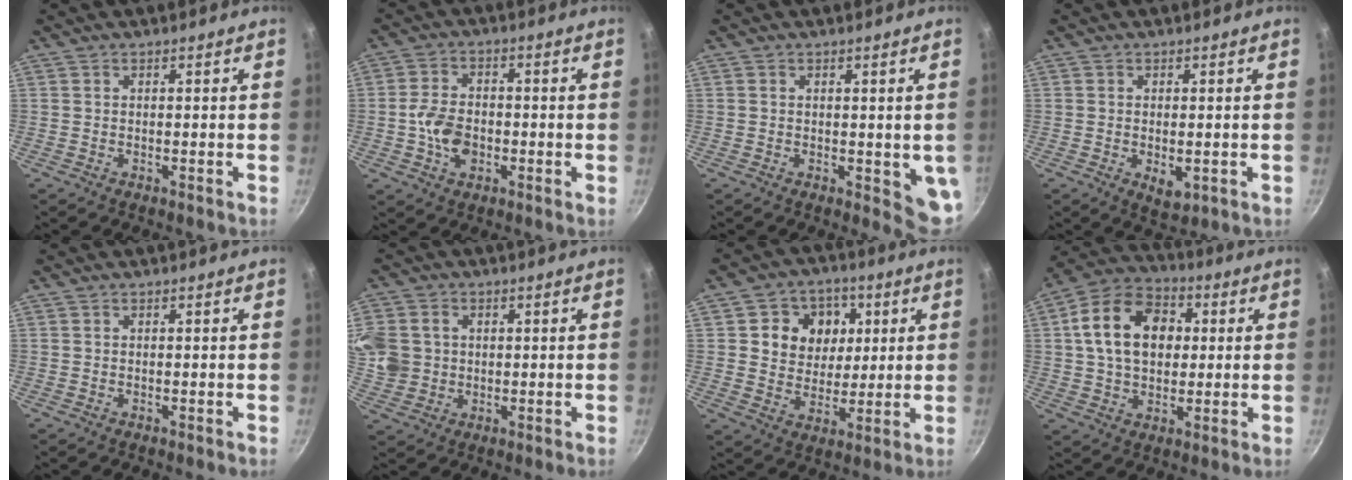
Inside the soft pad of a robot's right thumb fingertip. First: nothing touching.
{"total": 7.2, "force": [-1.5, 4.9, 5.1], "torque": [-0.085, 0.016, -0.034]}
{"total": 5.2, "force": [0.0, 2.5, 4.6], "torque": [-0.049, -0.009, 0.004]}
{"total": 4.0, "force": [-0.7, 2.1, 3.3], "torque": [-0.049, -0.010, -0.005]}
{"total": 0.0}
{"total": 12.8, "force": [1.6, 11.4, 5.6], "torque": [-0.130, 0.006, 0.032]}
{"total": 11.6, "force": [3.0, 10.1, 5.0], "torque": [-0.041, -0.011, 0.044]}
{"total": 15.8, "force": [2.7, 11.4, 10.6], "torque": [-0.153, 0.020, 0.032]}